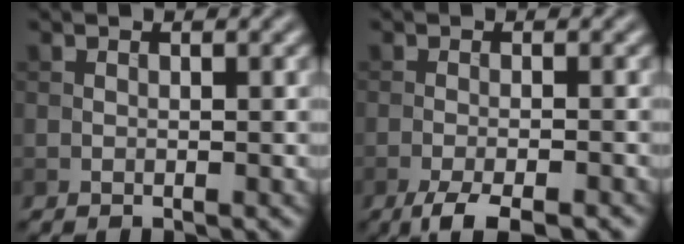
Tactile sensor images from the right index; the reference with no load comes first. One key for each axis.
{"total": 3.9, "fx": -2.7, "fy": 0.7, "fz": 2.7, "tx": -0.049, "ty": -0.004, "tz": -0.050}